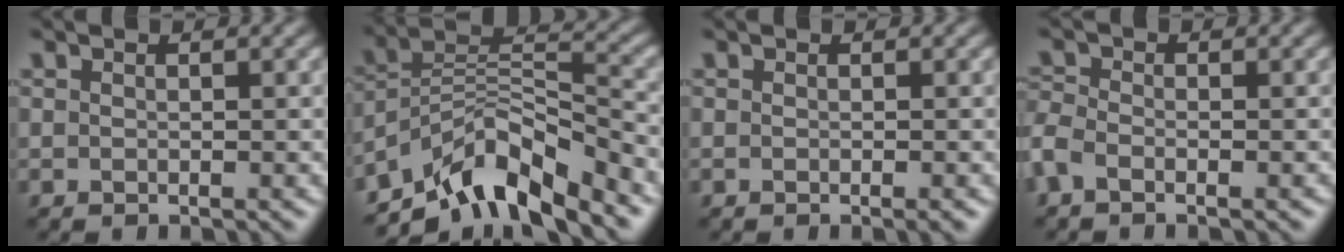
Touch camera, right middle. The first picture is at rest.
{"total": 8.8, "force": [-6.9, 2.8, 4.6], "torque": [-0.066, 0.004, -0.132]}
{"total": 1.0, "force": [-0.4, 0.3, 0.9], "torque": [0.000, 0.000, -0.006]}
{"total": 2.0, "force": [-1.4, 0.9, 1.0], "torque": [-0.025, 0.003, -0.037]}